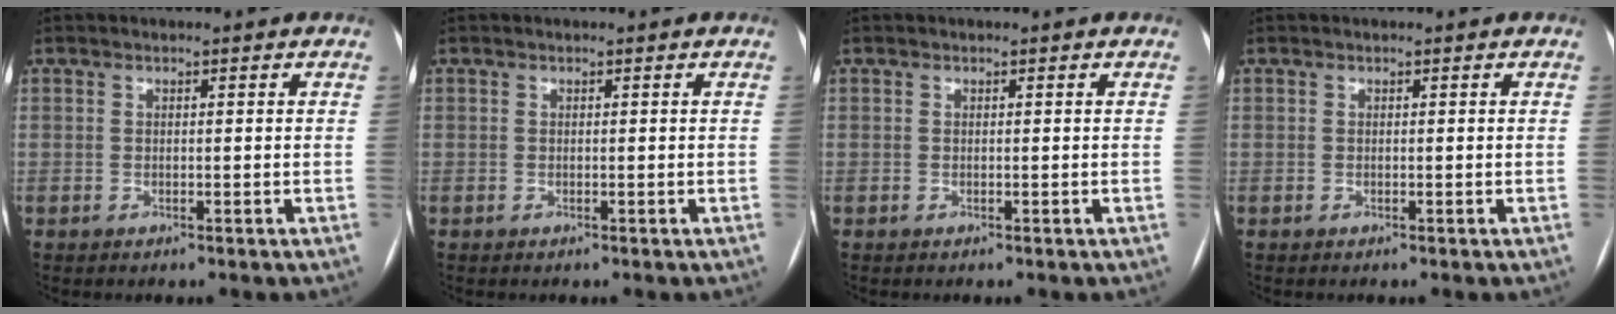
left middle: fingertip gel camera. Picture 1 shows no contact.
{"total": 0.0}
{"total": 0.0}
{"total": 0.0}